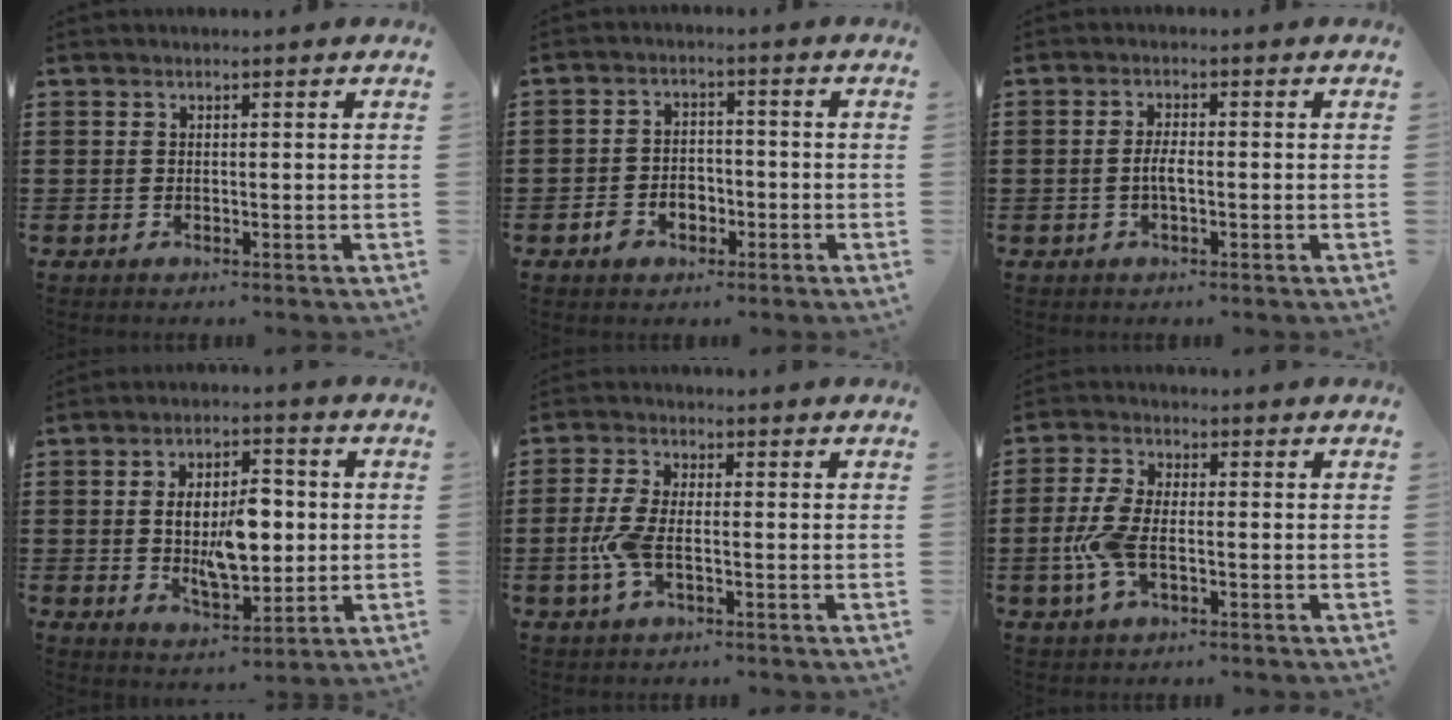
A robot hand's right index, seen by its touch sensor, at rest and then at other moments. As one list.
[{"total": 3.7, "force": [-2.0, 2.6, 1.6], "torque": [-0.041, 0.005, -0.042]}, {"total": 2.6, "force": [-0.7, 0.6, 2.4], "torque": [-0.051, -0.001, -0.016]}, {"total": 8.7, "force": [0.2, 4.3, 7.5], "torque": [-0.129, -0.001, -0.004]}, {"total": 4.8, "force": [-1.2, 2.0, 4.2], "torque": [-0.109, -0.007, -0.029]}, {"total": 6.0, "force": [-1.4, 2.8, 5.1], "torque": [-0.132, -0.007, -0.035]}]